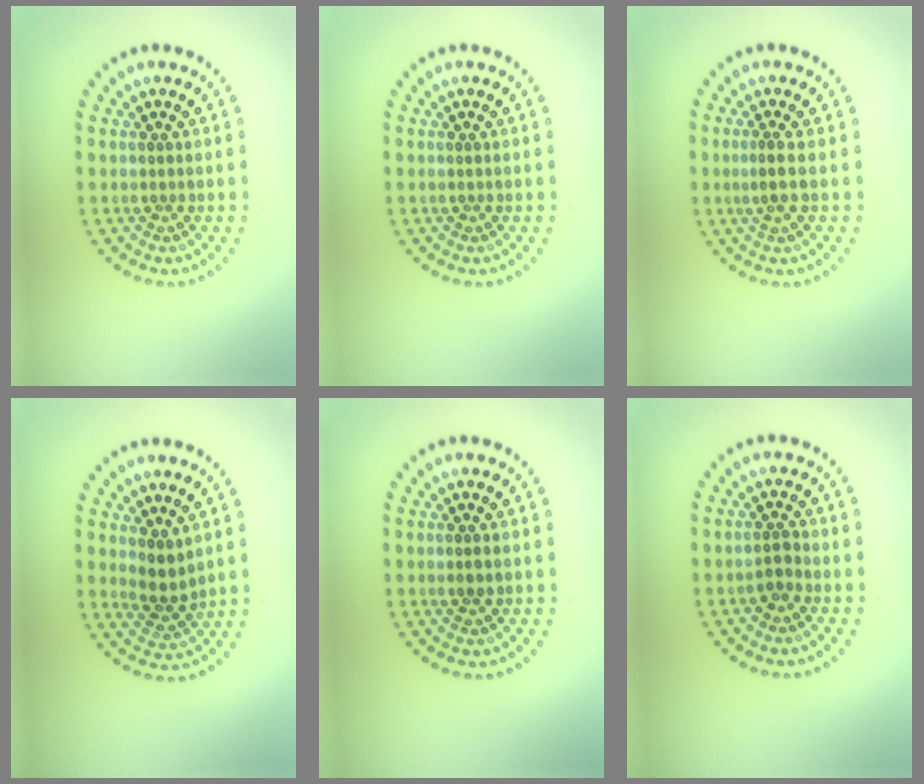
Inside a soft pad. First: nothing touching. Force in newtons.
{"total": 0.0}
{"total": 1.5, "press": 1.3, "slide": 0.8}
{"total": 2.2, "press": 1.9, "slide": 1.2}
{"total": 0.9, "press": 0.9, "slide": 0.4}
{"total": 1.3, "press": 1.1, "slide": 0.7}